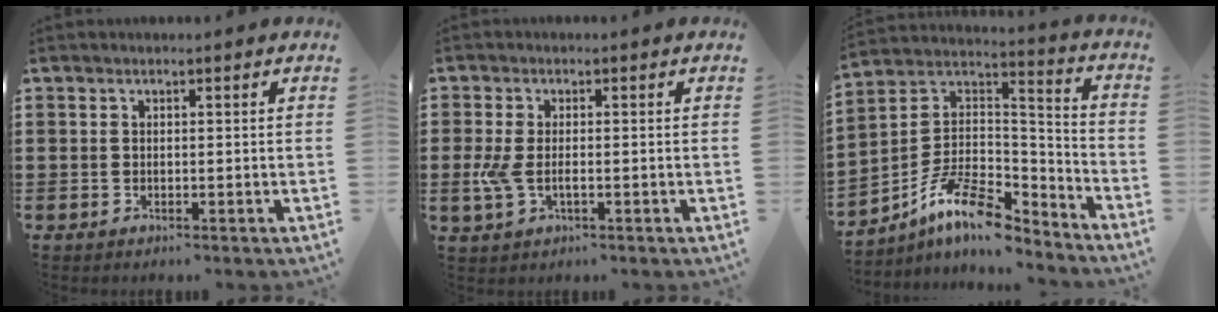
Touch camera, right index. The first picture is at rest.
{"total": 3.8, "force": [-0.9, 1.9, 3.2], "torque": [-0.085, -0.007, -0.022]}
{"total": 11.0, "force": [-7.6, 3.9, 6.9], "torque": [-0.151, 0.010, -0.153]}